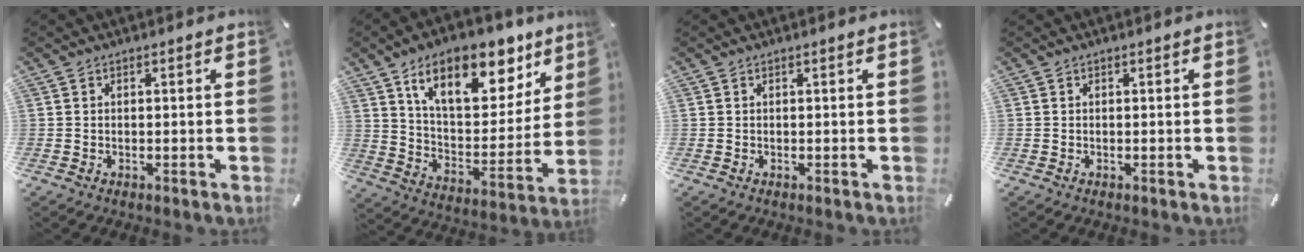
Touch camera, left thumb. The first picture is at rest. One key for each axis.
{"total": 19.2, "fx": 12.5, "fy": 9.7, "fz": 10.9, "tx": -0.164, "ty": -0.070, "tz": 0.212}
{"total": 0.0}
{"total": 0.0}